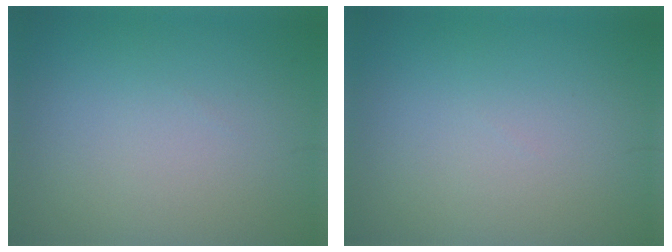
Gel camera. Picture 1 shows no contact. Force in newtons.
{"total": 0.0}